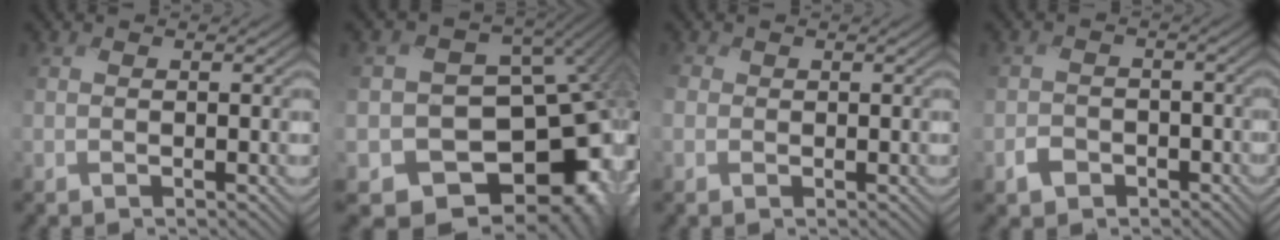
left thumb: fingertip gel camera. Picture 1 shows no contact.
{"total": 14.4, "force": [-5.1, 10.8, 8.1], "torque": [-0.111, -0.030, -0.047]}
{"total": 2.7, "force": [-0.3, 2.7, 0.2], "torque": [-0.027, -0.003, -0.018]}
{"total": 3.7, "force": [-2.1, 2.9, 0.9], "torque": [-0.019, -0.009, -0.037]}